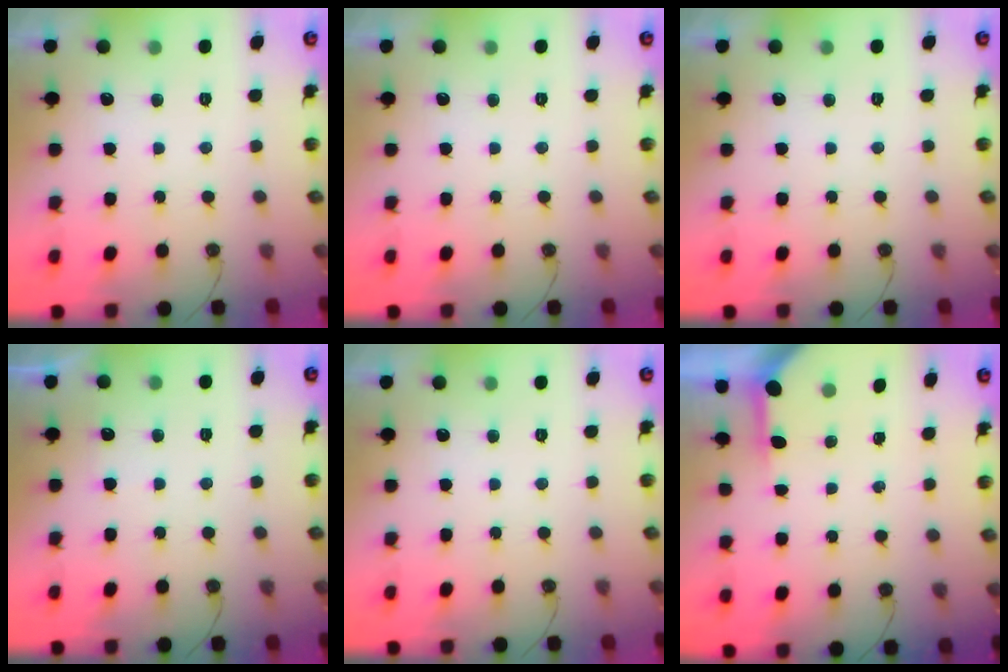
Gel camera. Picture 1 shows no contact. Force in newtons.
{"total": 0.0}
{"total": 0.0}
{"total": 2.8, "press": 2.8, "slide": 0.5}
{"total": 0.0}
{"total": 3.3, "press": 3.3, "slide": 0.4}